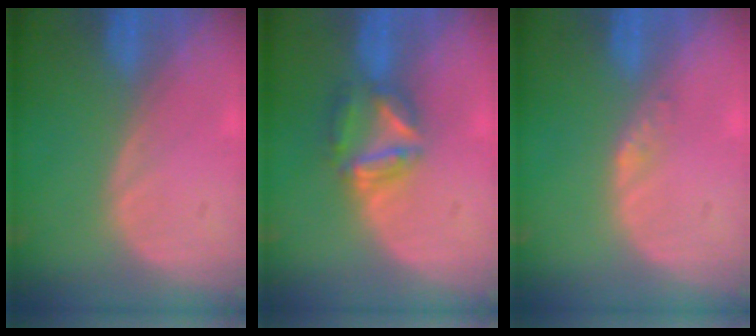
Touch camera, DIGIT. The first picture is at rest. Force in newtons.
{"total": 6.1, "press": 5.5, "slide": 2.5}
{"total": 1.2, "press": 1.2, "slide": 0.1}